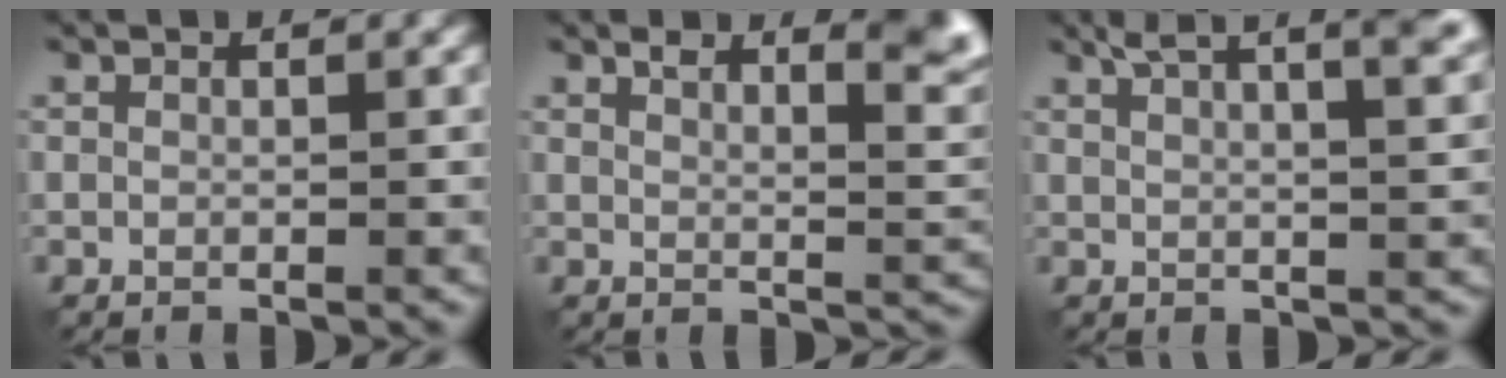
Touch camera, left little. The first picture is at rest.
{"total": 5.0, "force": [3.2, 1.4, 3.6], "torque": [-0.036, 0.006, 0.047]}
{"total": 10.5, "force": [6.0, 4.0, 7.6], "torque": [-0.072, 0.059, 0.059]}